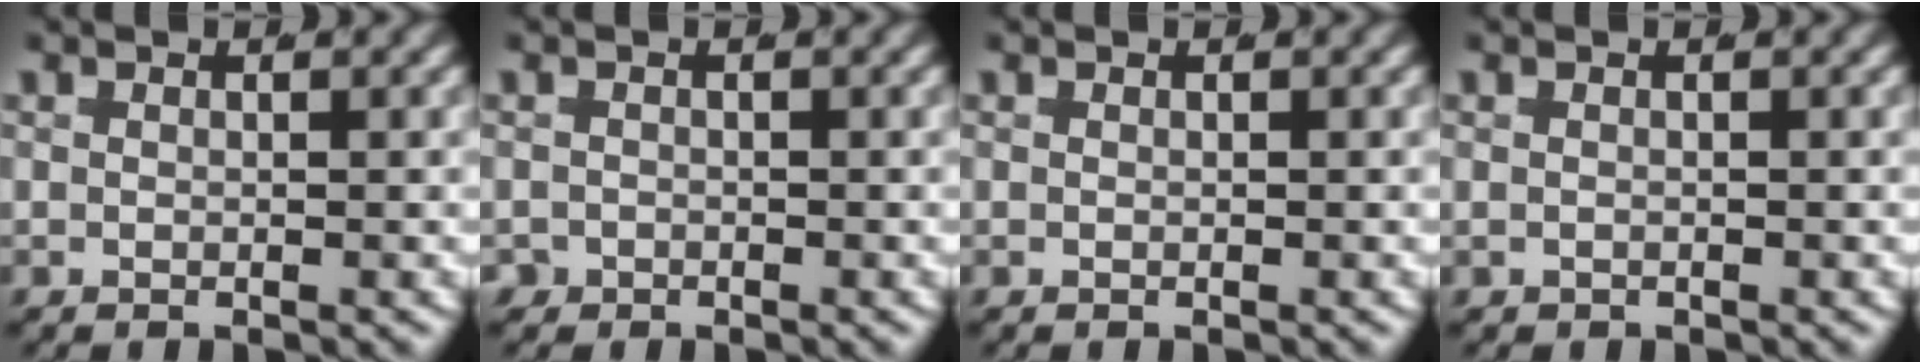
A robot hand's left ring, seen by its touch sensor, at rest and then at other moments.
{"total": 2.6, "force": [-1.2, 2.3, 0.4], "torque": [-0.021, -0.023, -0.021]}
{"total": 0.0}
{"total": 0.7, "force": [-0.3, 0.6, 0.1], "torque": [-0.005, -0.005, -0.004]}